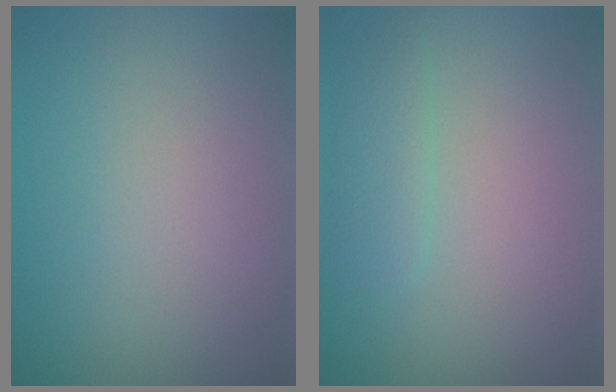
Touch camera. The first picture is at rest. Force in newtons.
{"total": 1.9, "press": 1.9, "slide": 0.2}